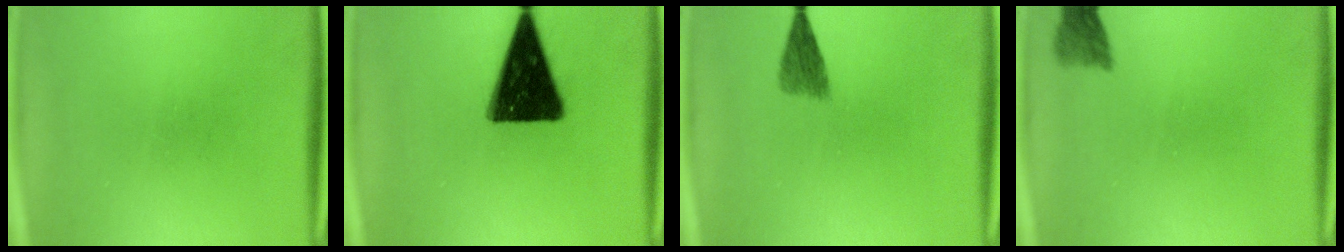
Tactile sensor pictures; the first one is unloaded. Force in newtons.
{"total": 17.2}
{"total": 2.9}
{"total": 2.5}